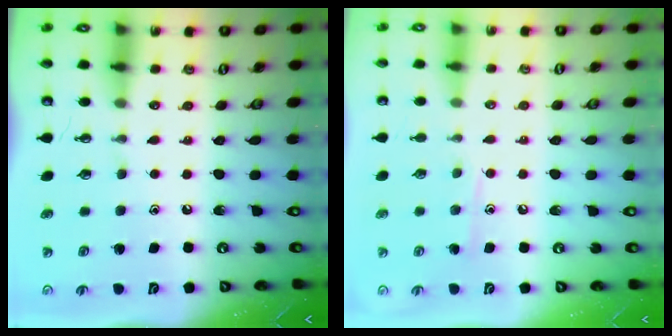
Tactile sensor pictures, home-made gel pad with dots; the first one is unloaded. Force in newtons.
{"total": 6.9, "press": 6.9, "slide": 0.8}